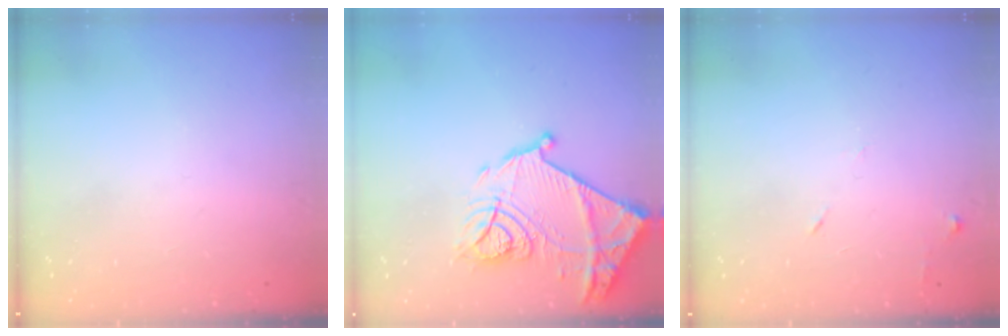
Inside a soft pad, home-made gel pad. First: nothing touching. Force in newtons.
{"total": 18.1, "press": 18.0, "slide": 1.6}
{"total": 6.3, "press": 6.2, "slide": 0.7}